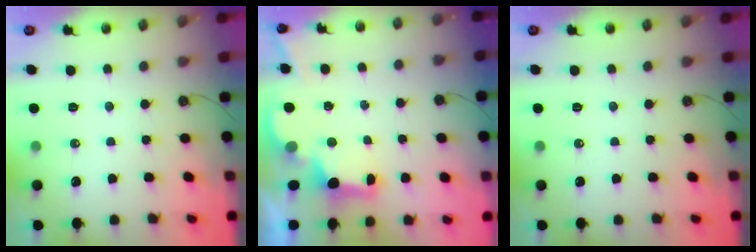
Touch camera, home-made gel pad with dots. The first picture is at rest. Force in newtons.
{"total": 2.9, "press": 2.8, "slide": 0.9}
{"total": 0.0}